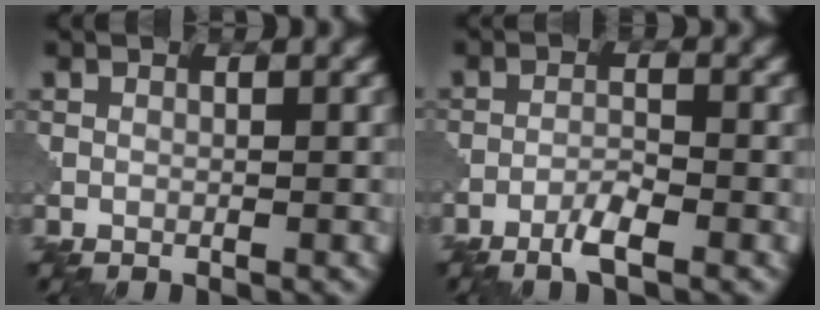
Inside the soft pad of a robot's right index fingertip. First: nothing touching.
{"total": 2.3, "force": [-1.7, 0.2, 1.6], "torque": [-0.033, 0.003, -0.037]}